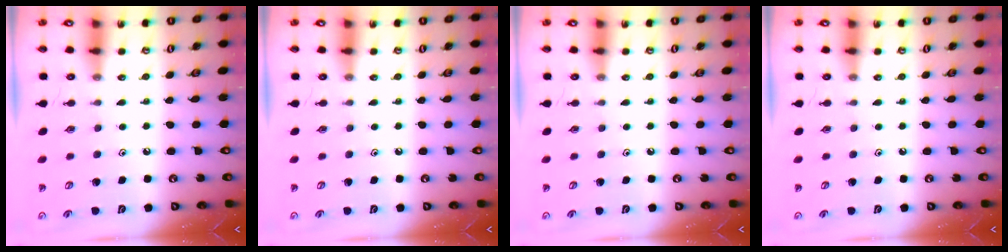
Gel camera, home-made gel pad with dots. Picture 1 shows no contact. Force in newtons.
{"total": 0.0}
{"total": 0.0}
{"total": 0.0}